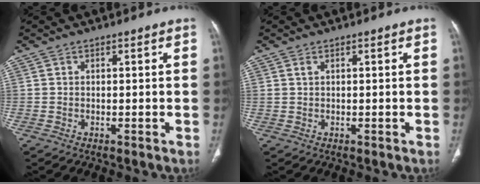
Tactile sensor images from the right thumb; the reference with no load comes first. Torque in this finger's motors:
{"motor_torque": [-0.63, 0.17, 0.39, -0.02, 0.07]}